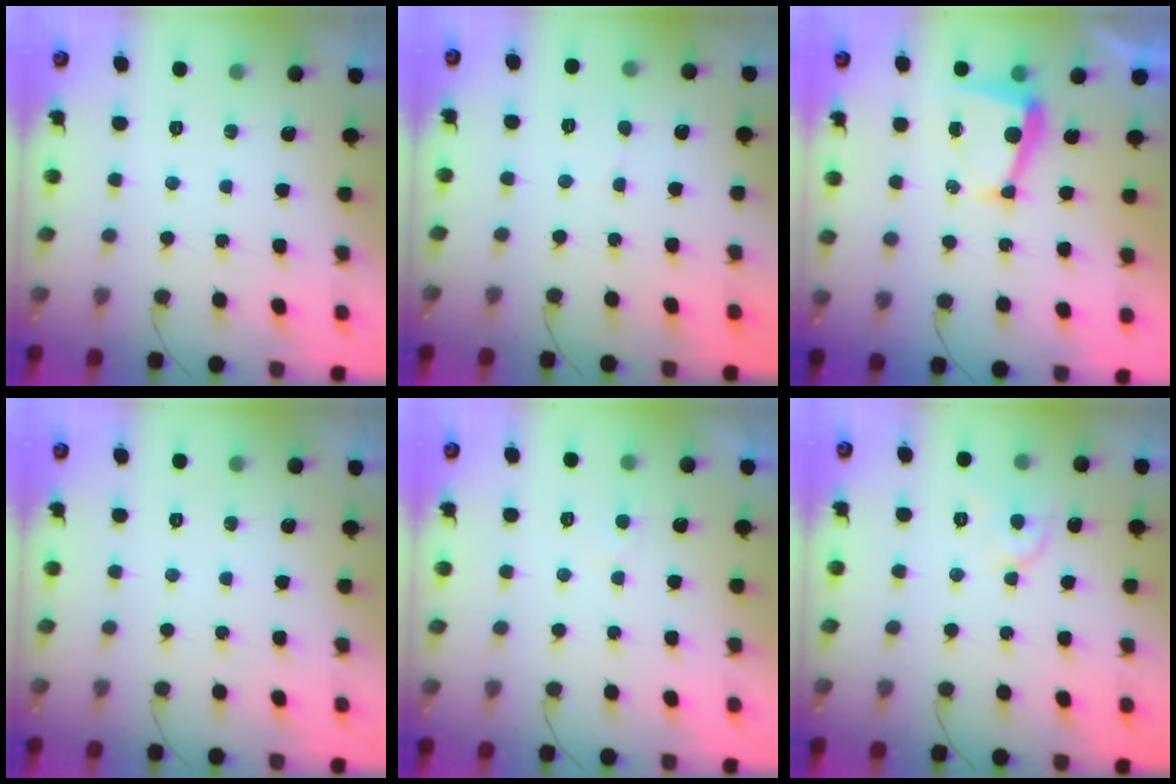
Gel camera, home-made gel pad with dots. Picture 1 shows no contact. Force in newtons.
{"total": 2.9, "press": 2.9, "slide": 0.3}
{"total": 5.6, "press": 5.6, "slide": 0.6}
{"total": 0.0}
{"total": 2.8, "press": 2.8, "slide": 0.3}
{"total": 7.1, "press": 7.0, "slide": 0.9}